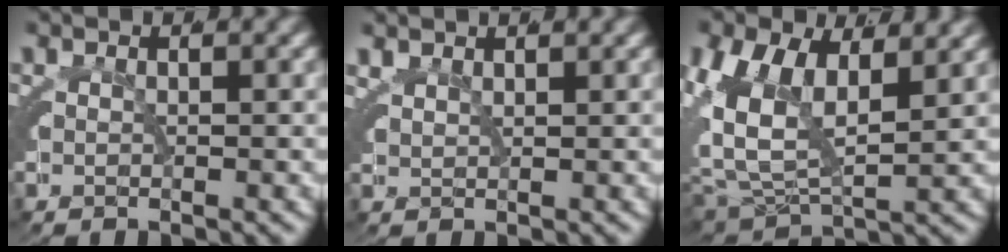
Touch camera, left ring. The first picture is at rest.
{"total": 2.6, "force": [1.5, 1.9, 0.8], "torque": [-0.030, -0.003, 0.025]}
{"total": 9.9, "force": [1.8, 7.4, 6.4], "torque": [-0.149, -0.018, 0.026]}